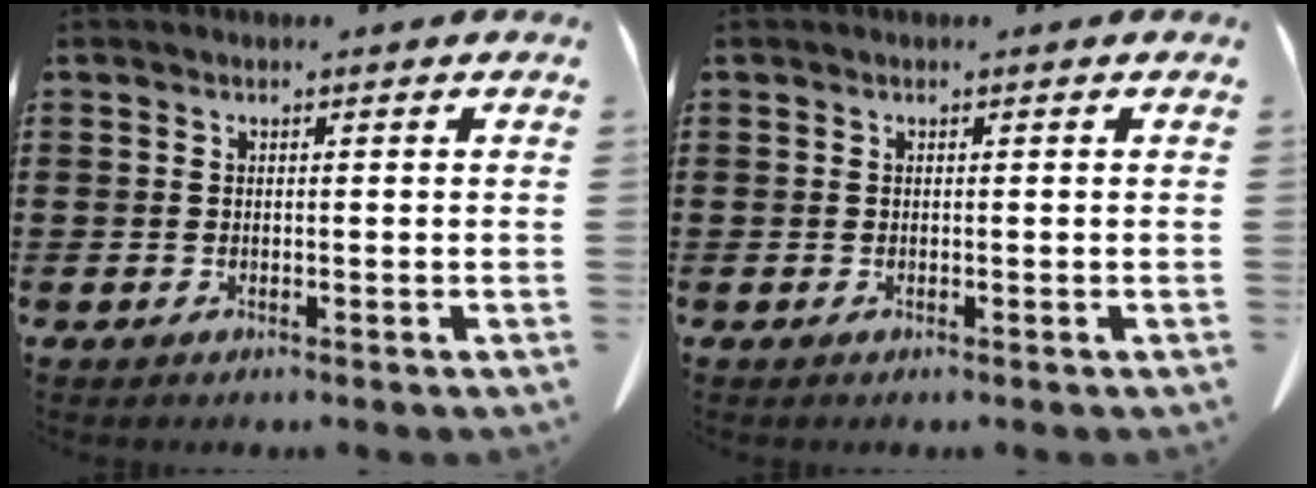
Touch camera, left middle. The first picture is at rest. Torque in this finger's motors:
{"motor_torque": [-0.01, -0.70, 0.01, -0.01]}